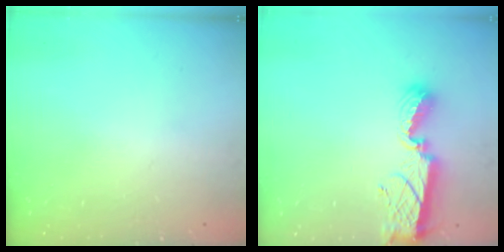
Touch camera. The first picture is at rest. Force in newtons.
{"total": 9.4, "press": 9.4, "slide": 0.8}